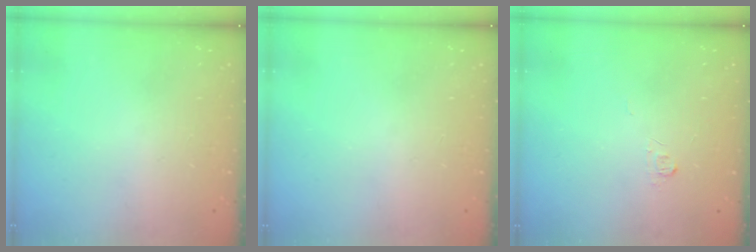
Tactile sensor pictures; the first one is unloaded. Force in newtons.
{"total": 0.0}
{"total": 3.6, "press": 3.5, "slide": 0.4}